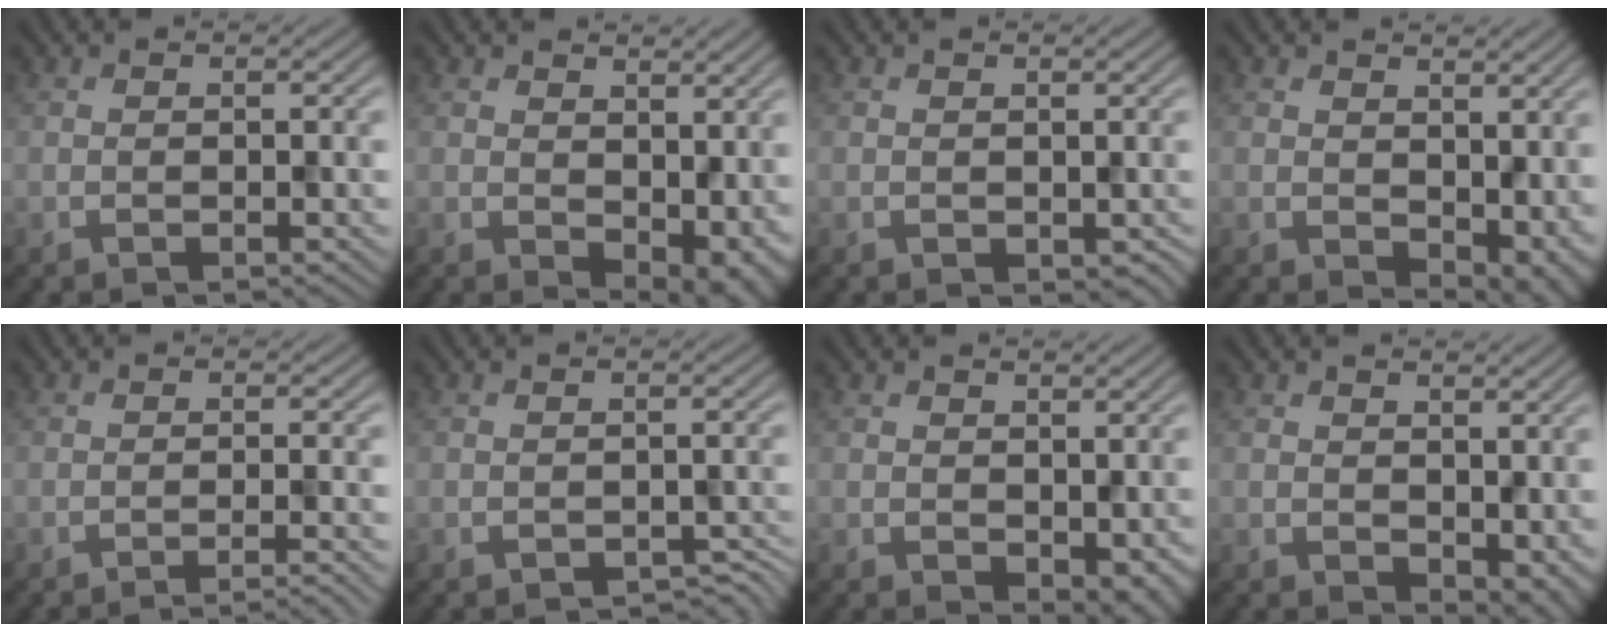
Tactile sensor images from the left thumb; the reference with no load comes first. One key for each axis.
{"total": 7.4, "fx": 0.8, "fy": 4.8, "fz": 5.6, "tx": -0.084, "ty": -0.025, "tz": 0.030}
{"total": 0.8, "fx": 0.2, "fy": 0.6, "fz": 0.5, "tx": -0.008, "ty": -0.005, "tz": 0.008}
{"total": 7.2, "fx": 1.1, "fy": 4.9, "fz": 5.2, "tx": -0.084, "ty": -0.027, "tz": 0.037}
{"total": 2.7, "fx": -1.9, "fy": 0.3, "fz": 1.9, "tx": -0.018, "ty": 0.004, "tz": -0.043}
{"total": 1.8, "fx": -1.5, "fy": 0.8, "fz": 0.7, "tx": -0.008, "ty": -0.008, "tz": -0.017}
{"total": 3.3, "fx": 0.6, "fy": 2.2, "fz": 2.5, "tx": -0.039, "ty": -0.011, "tz": 0.015}
{"total": 5.2, "fx": 1.2, "fy": 3.4, "fz": 3.7, "tx": -0.066, "ty": -0.022, "tz": 0.033}